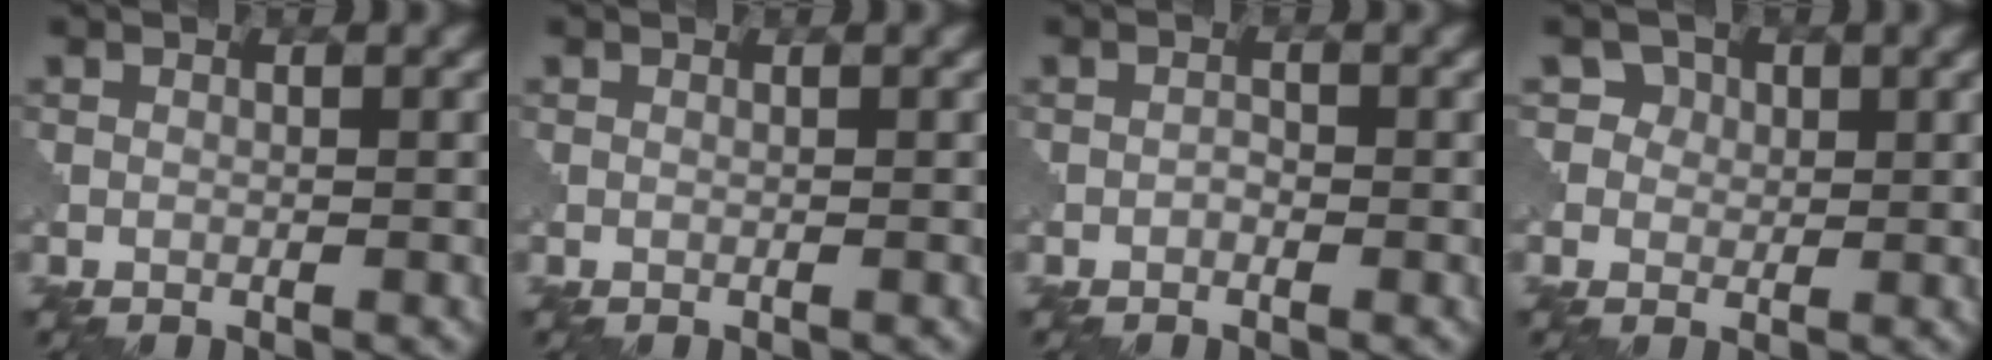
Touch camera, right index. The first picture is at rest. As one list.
[{"total": 0.0}, {"total": 0.7, "force": [-0.5, 0.5, 0.3], "torque": [-0.006, -0.001, -0.007]}, {"total": 3.2, "force": [1.2, 2.9, 0.8], "torque": [-0.014, -0.002, 0.013]}]